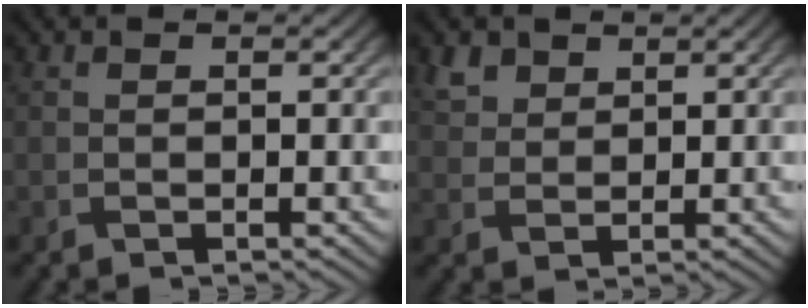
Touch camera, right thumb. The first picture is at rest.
{"total": 2.7, "force": [1.6, 1.8, 1.1], "torque": [-0.030, -0.001, 0.036]}